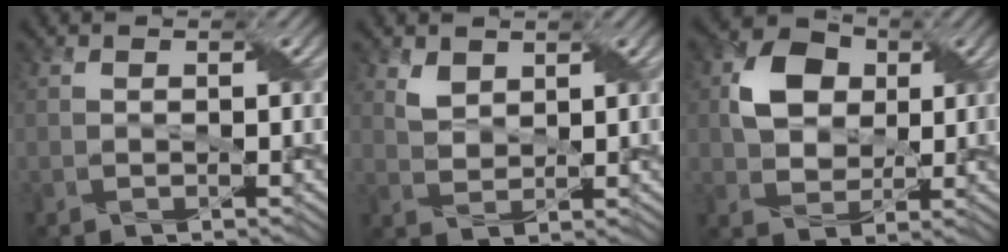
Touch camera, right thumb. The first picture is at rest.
{"total": 2.5, "force": [1.7, 1.4, 1.1], "torque": [-0.030, -0.004, 0.038]}
{"total": 7.1, "force": [1.7, 5.6, 4.0], "torque": [-0.092, 0.009, 0.024]}